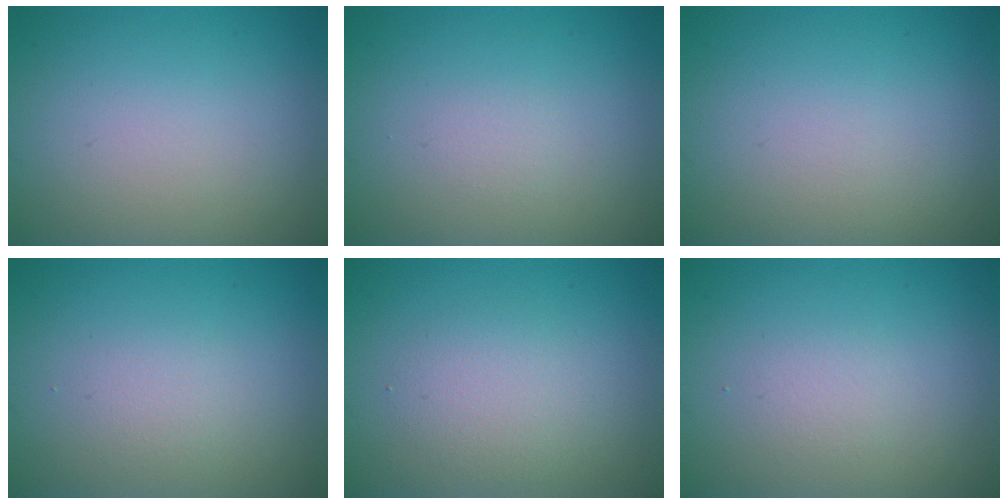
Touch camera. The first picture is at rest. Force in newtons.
{"total": 0.6, "press": 0.6, "slide": 0.1}
{"total": 0.0}
{"total": 1.3, "press": 1.3, "slide": 0.0}
{"total": 2.3, "press": 2.3, "slide": 0.2}
{"total": 1.1, "press": 1.1, "slide": 0.1}